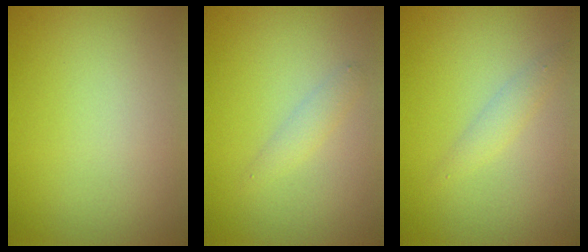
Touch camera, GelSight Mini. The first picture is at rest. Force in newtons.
{"total": 1.3, "press": 1.3, "slide": 0.0}
{"total": 1.4, "press": 1.4, "slide": 0.0}